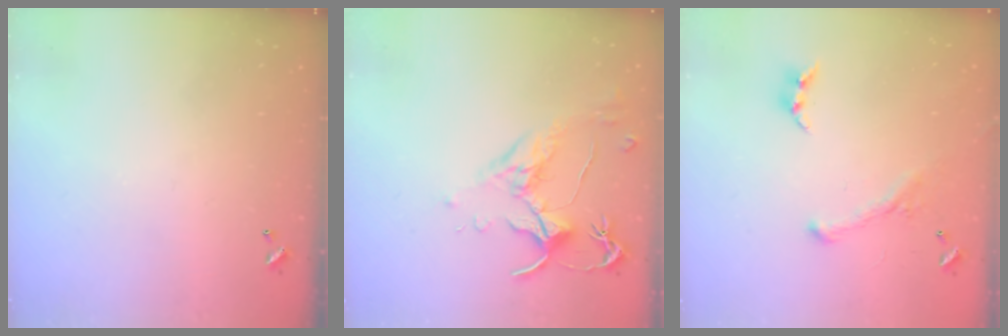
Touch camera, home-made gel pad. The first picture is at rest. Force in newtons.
{"total": 1.6, "press": 1.4, "slide": 0.7}
{"total": 1.4, "press": 0.6, "slide": 1.2}